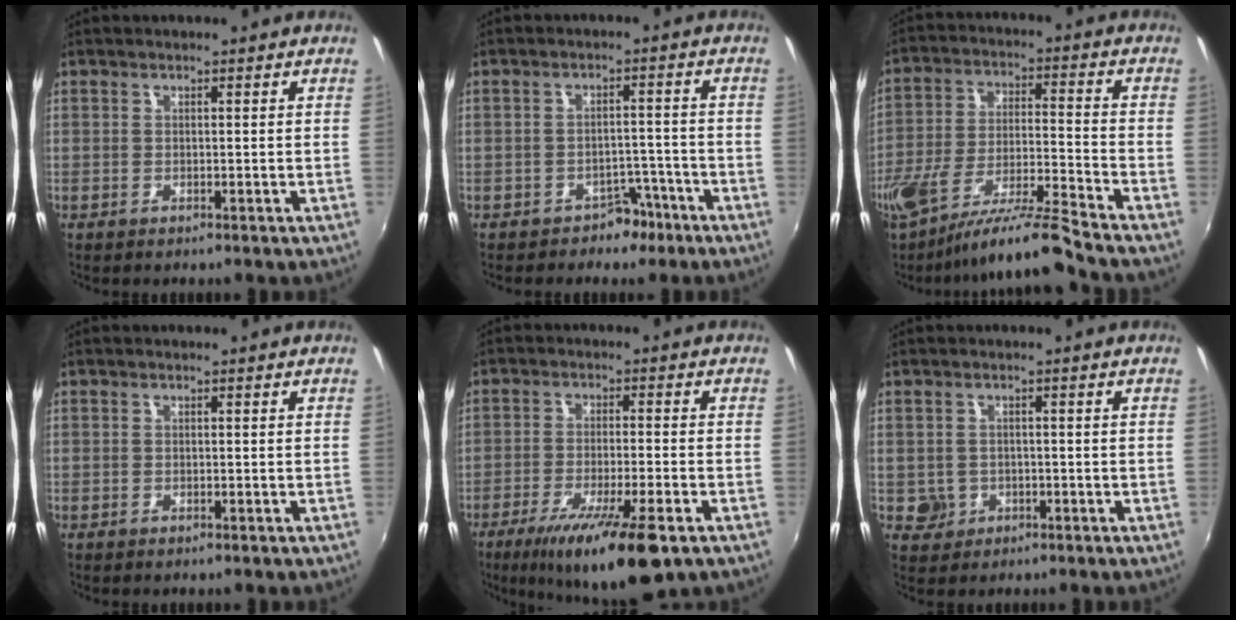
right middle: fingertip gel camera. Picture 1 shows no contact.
{"total": 4.3, "force": [-3.2, 2.6, 1.2], "torque": [-0.022, 0.013, -0.042]}
{"total": 13.3, "force": [-11.2, -1.1, 7.0], "torque": [-0.137, -0.014, -0.203]}
{"total": 0.0}
{"total": 14.6, "force": [-8.8, 2.1, 11.4], "torque": [-0.208, -0.036, -0.142]}
{"total": 3.6, "force": [-0.8, 3.4, 0.6], "torque": [-0.018, 0.001, -0.008]}